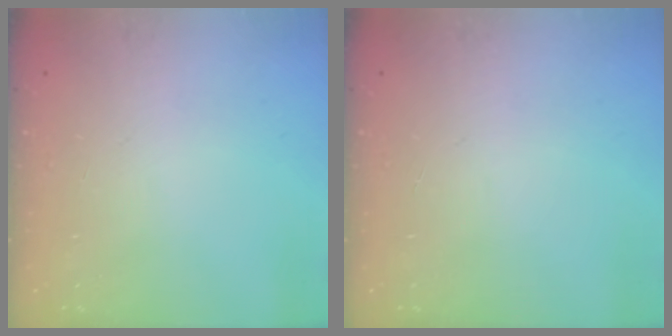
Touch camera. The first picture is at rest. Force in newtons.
{"total": 0.0}